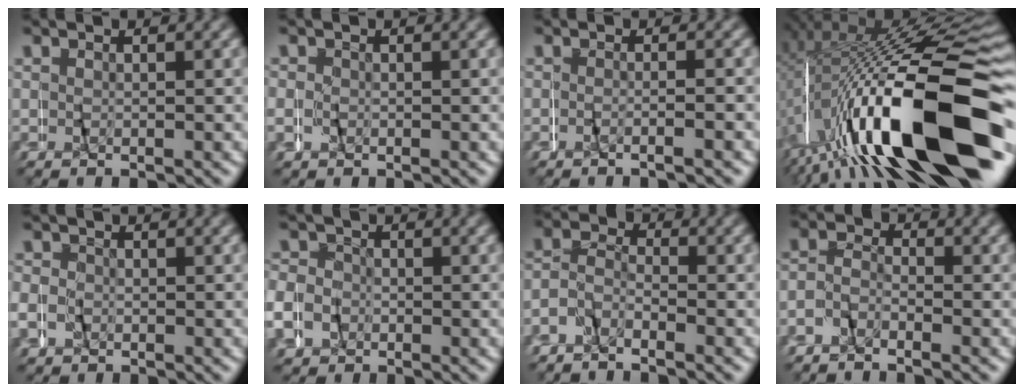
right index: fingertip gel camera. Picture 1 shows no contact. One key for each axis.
{"total": 1.1, "fx": 0.1, "fy": 1.1, "fz": 0.0, "tx": -0.004, "ty": 0.009, "tz": -0.003}
{"total": 1.5, "fx": -1.3, "fy": -0.8, "fz": 0.2, "tx": -0.014, "ty": 0.008, "tz": -0.026}
{"total": 19.5, "fx": -6.8, "fy": 7.1, "fz": 16.8, "tx": -0.280, "ty": 0.003, "tz": -0.078}
{"total": 2.5, "fx": -0.1, "fy": 2.5, "fz": 0.3, "tx": -0.017, "ty": 0.007, "tz": -0.007}
{"total": 5.8, "fx": -0.6, "fy": 5.6, "fz": 1.2, "tx": -0.039, "ty": 0.006, "tz": -0.022}
{"total": 3.5, "fx": -1.7, "fy": 2.7, "fz": 1.4, "tx": -0.040, "ty": 0.009, "tz": -0.042}
{"total": 1.6, "fx": -1.6, "fy": 0.4, "fz": -0.1, "tx": -0.002, "ty": 0.014, "tz": -0.041}